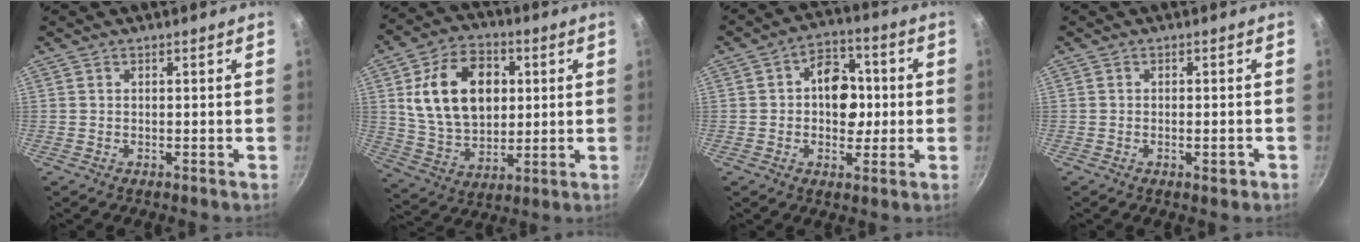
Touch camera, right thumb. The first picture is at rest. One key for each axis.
{"total": 18.4, "fx": 3.7, "fy": 12.8, "fz": 12.7, "tx": -0.191, "ty": -0.002, "tz": 0.069}
{"total": 10.1, "fx": 0.4, "fy": 7.5, "fz": 6.8, "tx": -0.051, "ty": 0.013, "tz": -0.004}
{"total": 2.2, "fx": -1.0, "fy": 0.9, "fz": 1.7, "tx": -0.022, "ty": 0.007, "tz": -0.014}